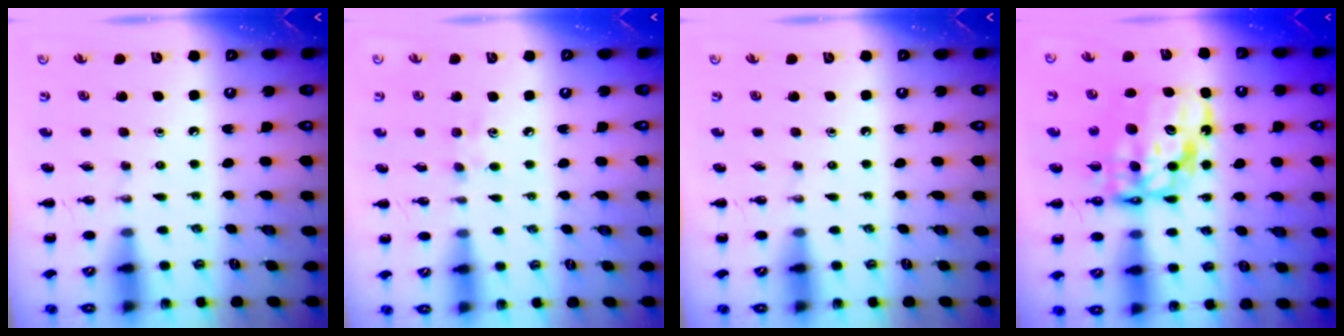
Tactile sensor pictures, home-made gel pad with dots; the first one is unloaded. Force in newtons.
{"total": 5.2, "press": 5.1, "slide": 1.1}
{"total": 0.0}
{"total": 14.0, "press": 13.5, "slide": 3.8}